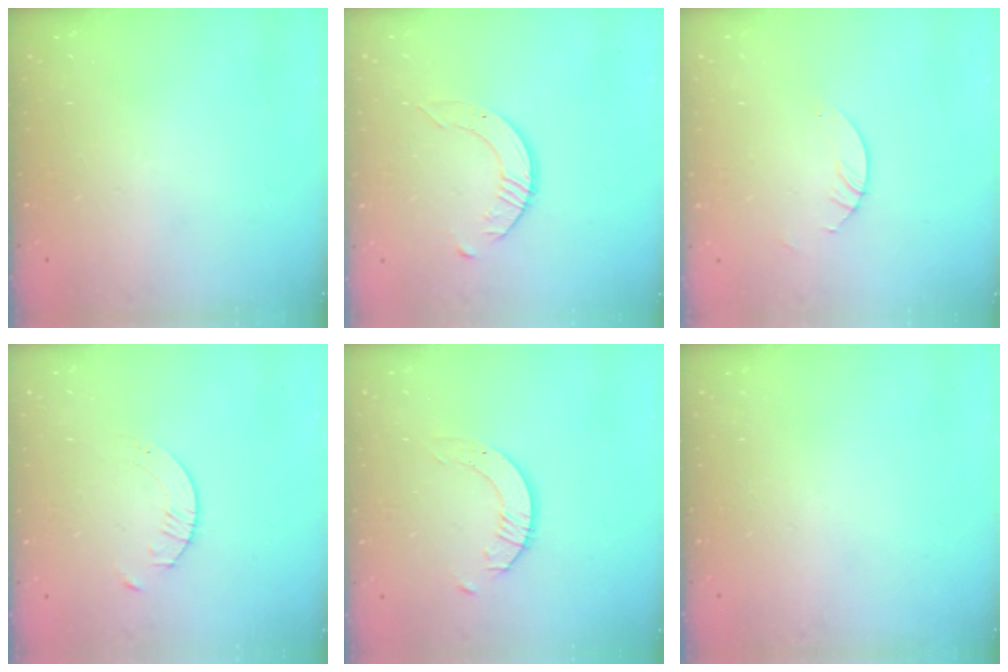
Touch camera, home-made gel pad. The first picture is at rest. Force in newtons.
{"total": 3.7, "press": 3.7, "slide": 0.4}
{"total": 2.4, "press": 2.4, "slide": 0.2}
{"total": 1.6, "press": 1.6, "slide": 0.2}
{"total": 2.7, "press": 2.7, "slide": 0.2}
{"total": 0.0}